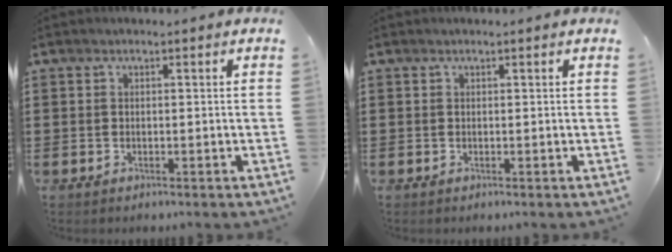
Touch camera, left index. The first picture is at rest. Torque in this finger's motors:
{"motor_torque": [2.14, -0.01, 0.16, -0.01]}